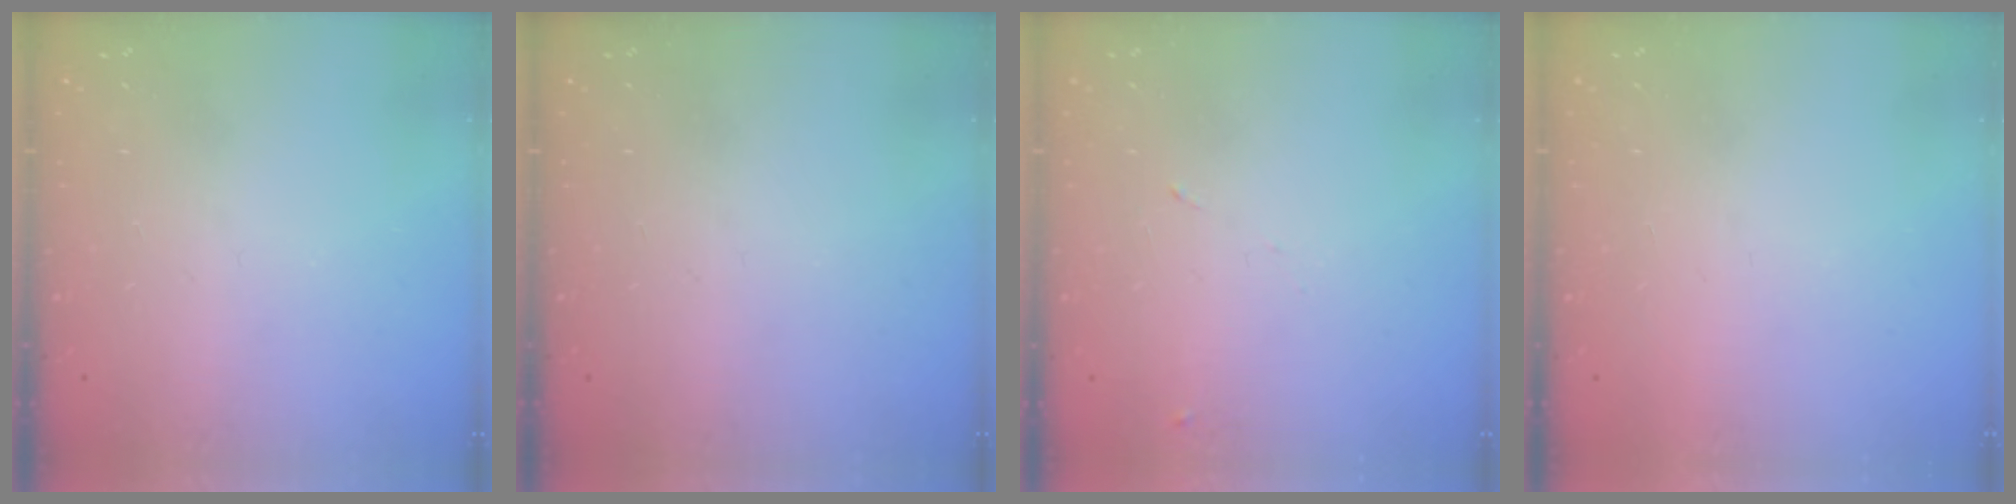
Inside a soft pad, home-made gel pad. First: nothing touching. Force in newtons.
{"total": 0.0}
{"total": 4.3, "press": 4.3, "slide": 0.7}
{"total": 1.5, "press": 1.5, "slide": 0.1}